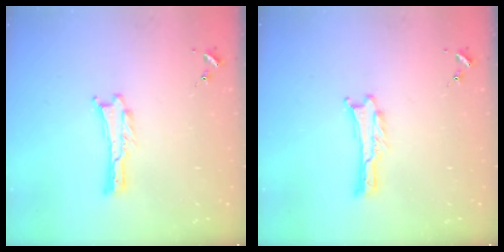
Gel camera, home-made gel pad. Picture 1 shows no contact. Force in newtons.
{"total": 0.0}